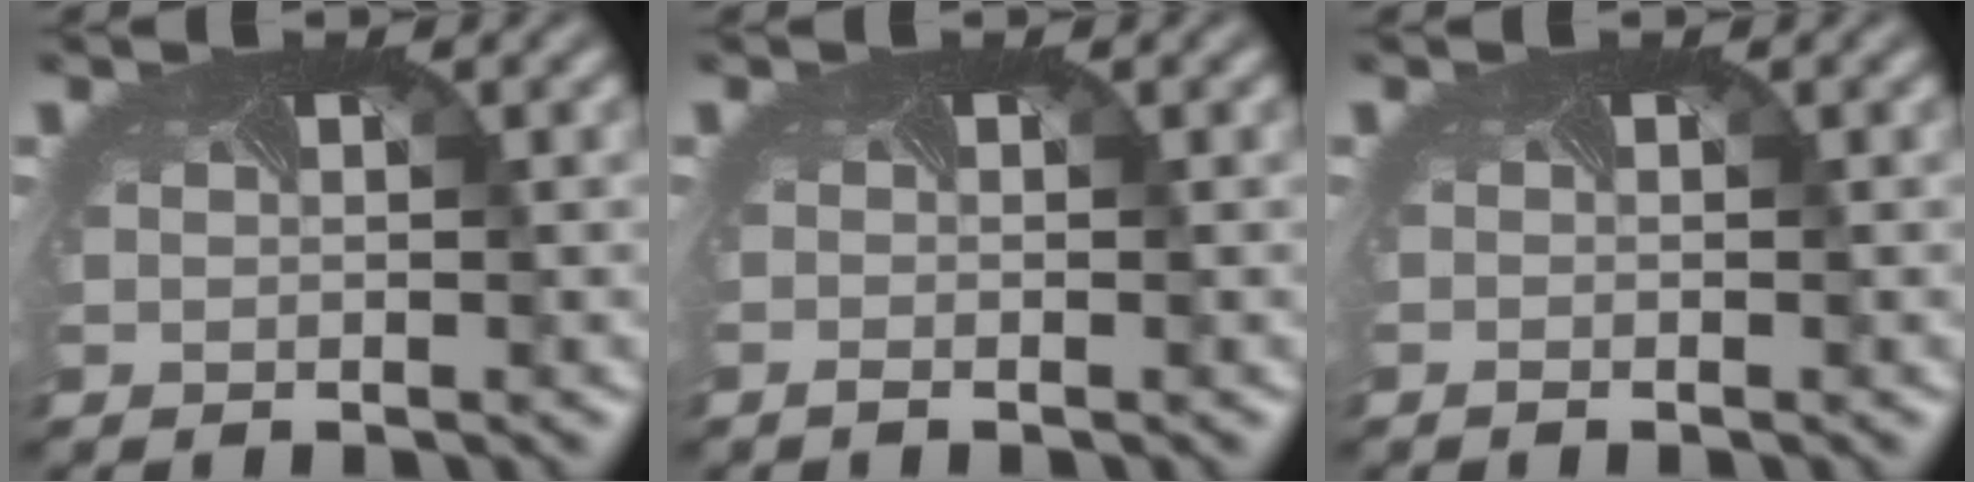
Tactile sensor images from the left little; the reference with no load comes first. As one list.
[{"total": 0.7, "force": [-0.7, -0.1, 0.2], "torque": [-0.011, -0.003, -0.013]}, {"total": 0.5, "force": [-0.5, -0.1, 0.1], "torque": [-0.007, -0.002, -0.009]}]